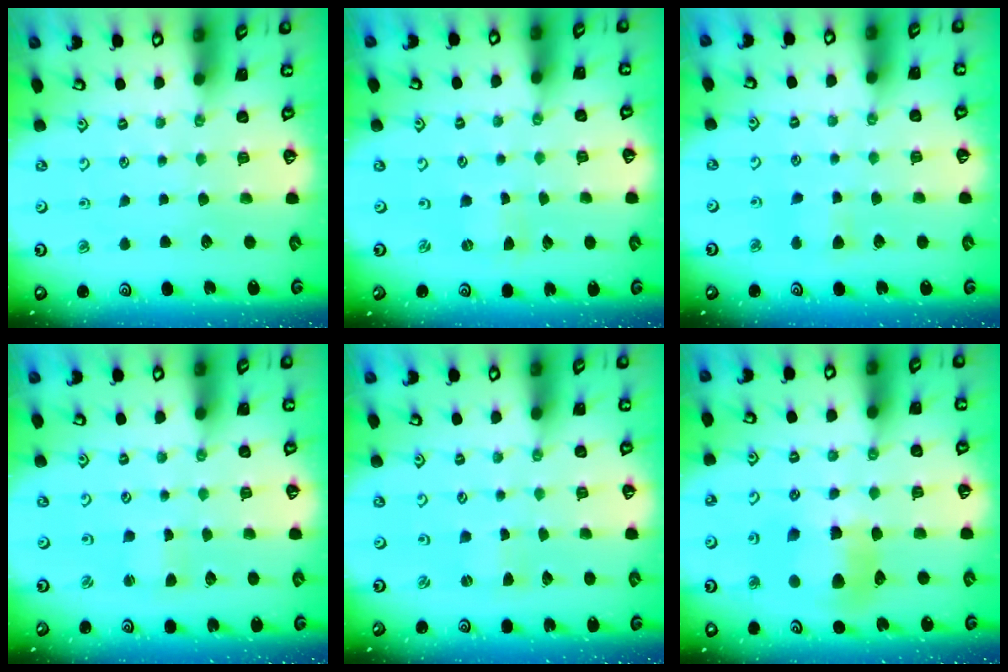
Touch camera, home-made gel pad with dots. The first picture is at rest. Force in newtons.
{"total": 0.0}
{"total": 4.9, "press": 4.8, "slide": 1.1}
{"total": 1.4, "press": 1.4, "slide": 0.1}
{"total": 0.9, "press": 0.9, "slide": 0.2}
{"total": 10.5, "press": 10.4, "slide": 1.3}